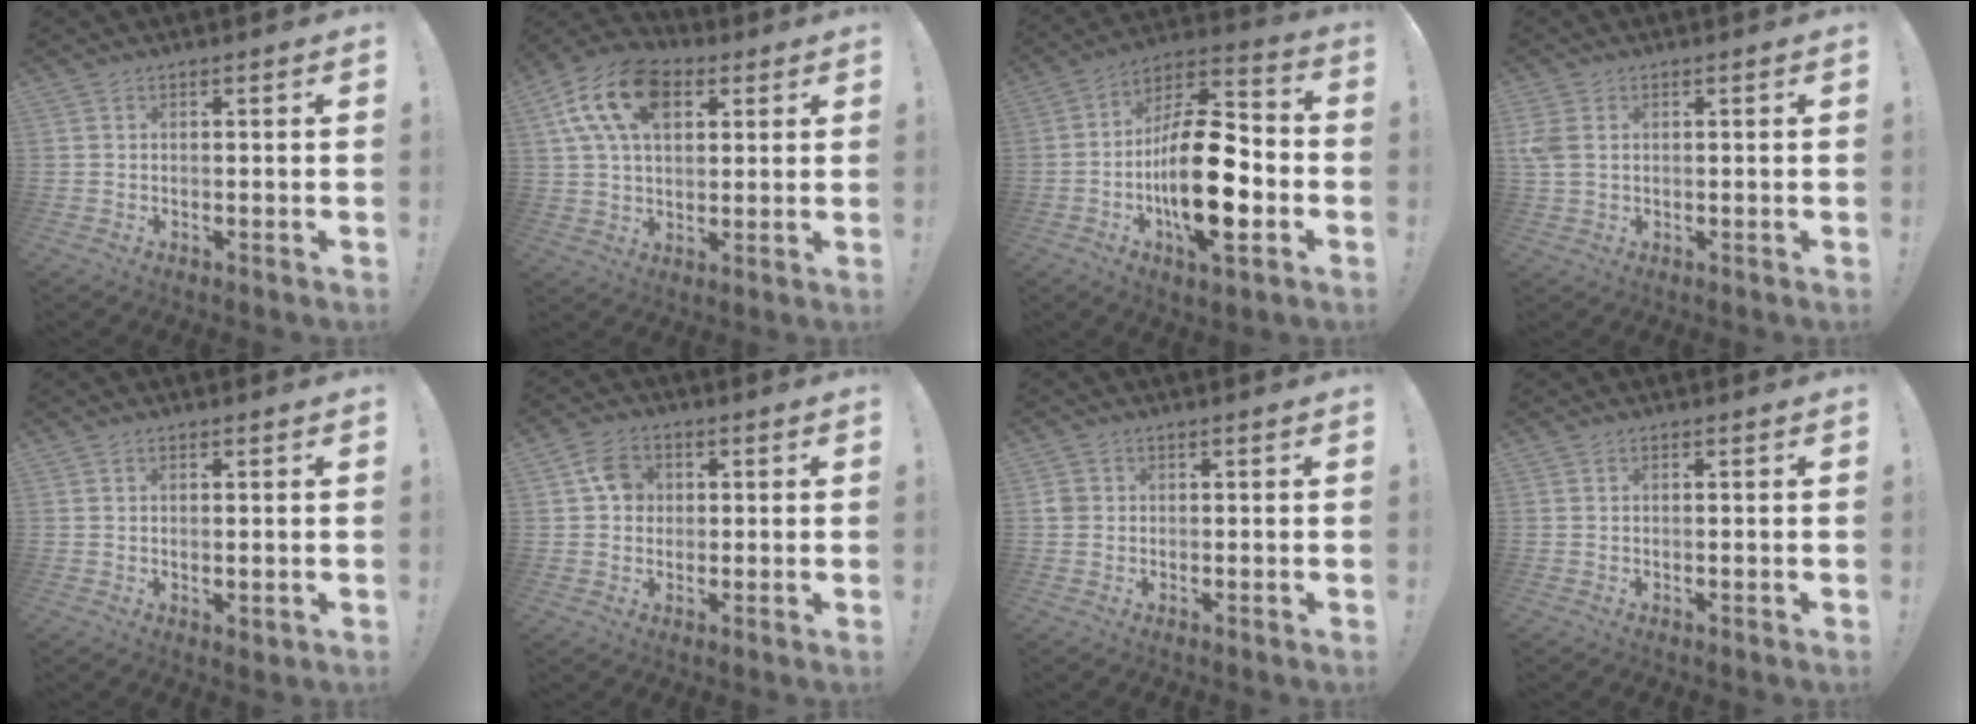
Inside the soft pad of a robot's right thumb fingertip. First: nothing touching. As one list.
[{"total": 17.3, "force": [6.8, 11.1, 11.4], "torque": [-0.198, -0.017, 0.124]}, {"total": 22.5, "force": [-5.1, 9.4, 19.8], "torque": [-0.352, 0.026, -0.078]}, {"total": 4.3, "force": [1.0, 3.0, 3.0], "torque": [-0.076, 0.000, 0.017]}, {"total": 1.6, "force": [0.6, 0.7, 1.3], "torque": [-0.007, -0.007, 0.009]}, {"total": 7.7, "force": [1.7, 6.5, 3.7], "torque": [-0.047, 0.007, 0.036]}, {"total": 2.5, "force": [0.2, 2.3, 1.0], "torque": [-0.010, 0.003, 0.004]}, {"total": 0.0}]